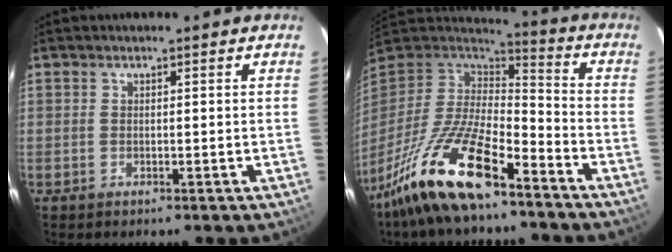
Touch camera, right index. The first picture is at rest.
{"total": 20.0, "force": [-13.6, 6.1, 13.4], "torque": [-0.272, -0.030, -0.250]}